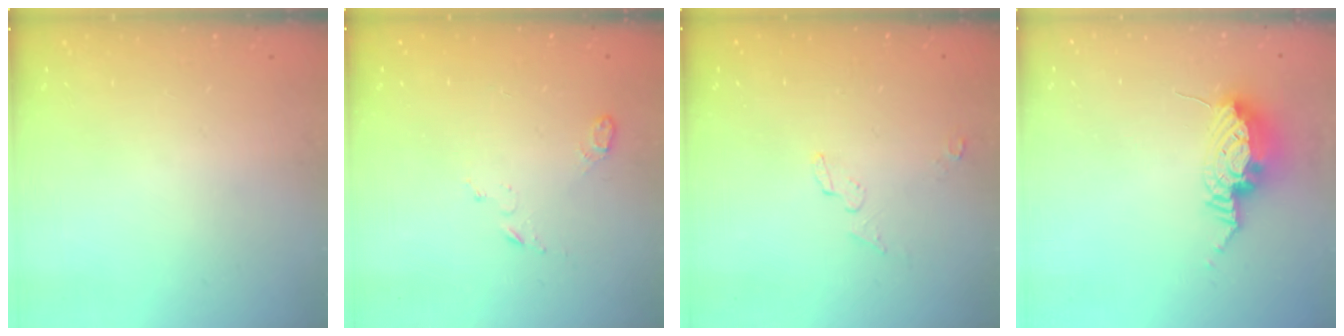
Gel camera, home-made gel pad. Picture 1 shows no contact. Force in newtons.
{"total": 4.7, "press": 4.6, "slide": 0.9}
{"total": 4.0, "press": 3.8, "slide": 1.3}
{"total": 10.2, "press": 10.0, "slide": 2.0}